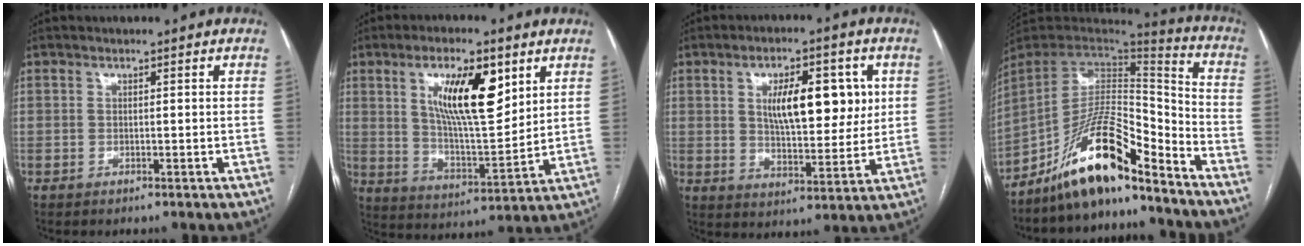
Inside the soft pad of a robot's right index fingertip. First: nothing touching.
{"total": 13.5, "force": [5.7, 3.7, 11.7], "torque": [-0.208, 0.000, 0.104]}
{"total": 11.5, "force": [3.1, 4.7, 10.1], "torque": [-0.153, 0.009, 0.054]}
{"total": 15.5, "force": [-12.2, 2.6, 9.3], "torque": [-0.157, 0.022, -0.216]}